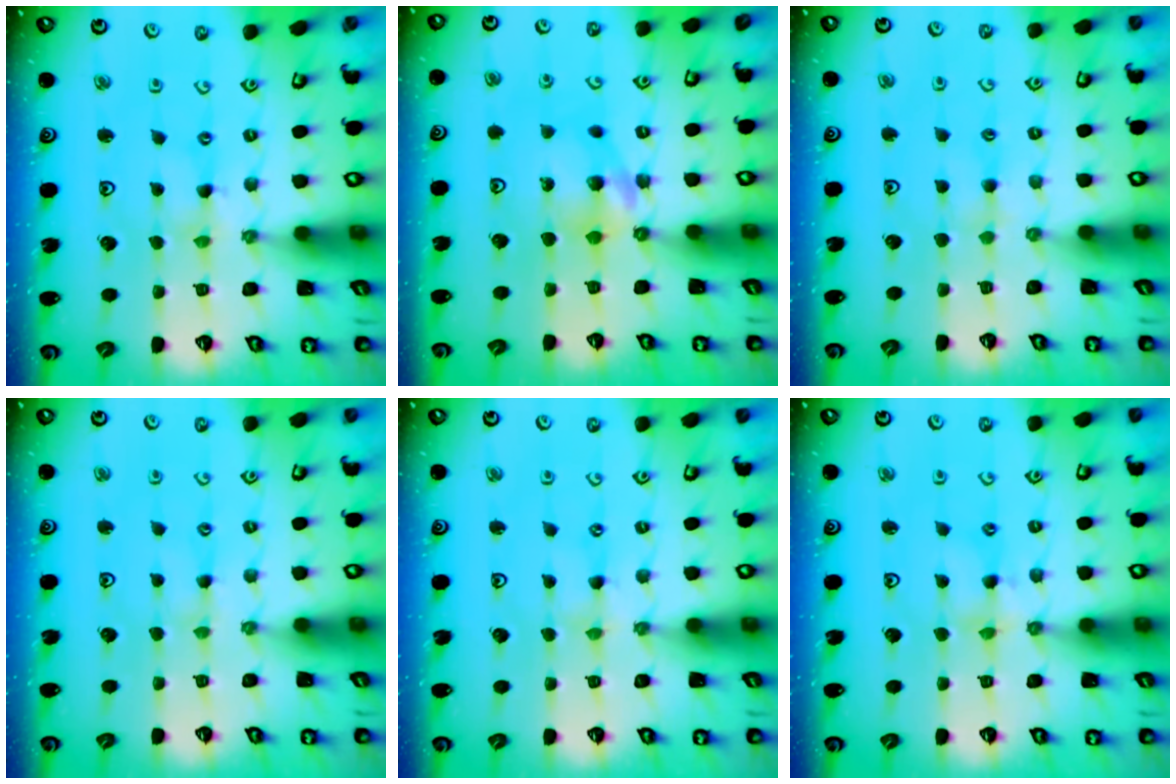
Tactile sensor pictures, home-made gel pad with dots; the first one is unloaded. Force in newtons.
{"total": 8.5, "press": 8.4, "slide": 0.5}
{"total": 2.0, "press": 1.9, "slide": 0.4}
{"total": 2.0, "press": 1.9, "slide": 0.4}
{"total": 0.7, "press": 0.6, "slide": 0.3}
{"total": 4.4, "press": 4.4, "slide": 0.4}